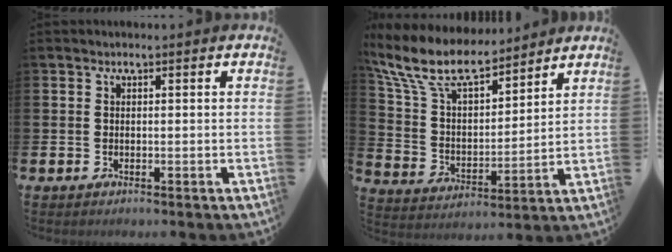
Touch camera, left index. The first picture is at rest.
{"total": 10.6, "force": [9.0, 3.6, 4.3], "torque": [-0.125, -0.047, 0.160]}